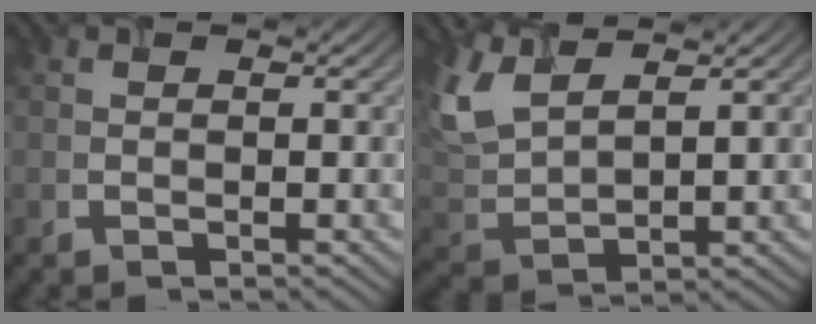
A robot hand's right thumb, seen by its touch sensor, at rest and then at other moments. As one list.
[{"total": 7.0, "force": [4.6, 2.5, 4.7], "torque": [-0.132, 0.007, 0.097]}]